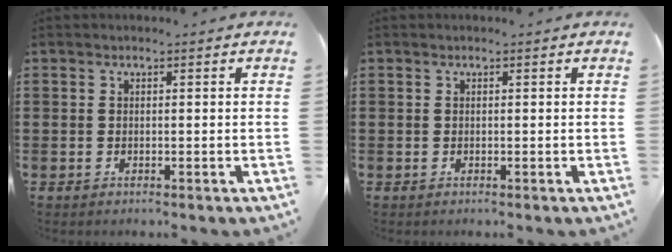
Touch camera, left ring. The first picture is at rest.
{"total": 0.0}